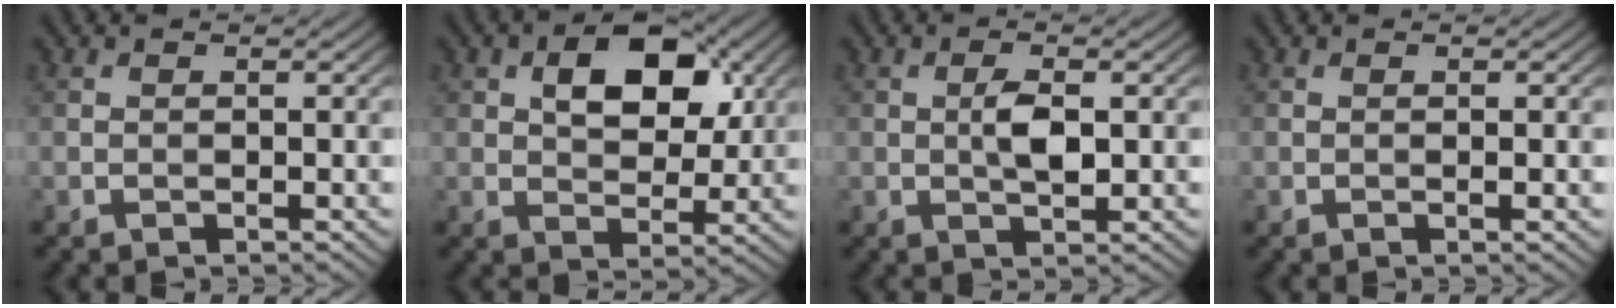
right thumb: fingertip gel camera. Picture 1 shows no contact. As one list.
[{"total": 8.7, "force": [2.8, 5.2, 6.4], "torque": [-0.099, 0.002, 0.041]}, {"total": 3.2, "force": [0.2, 1.2, 3.0], "torque": [-0.059, 0.000, 0.003]}, {"total": 0.6, "force": [-0.1, 0.0, 0.6], "torque": [-0.012, -0.001, -0.002]}]